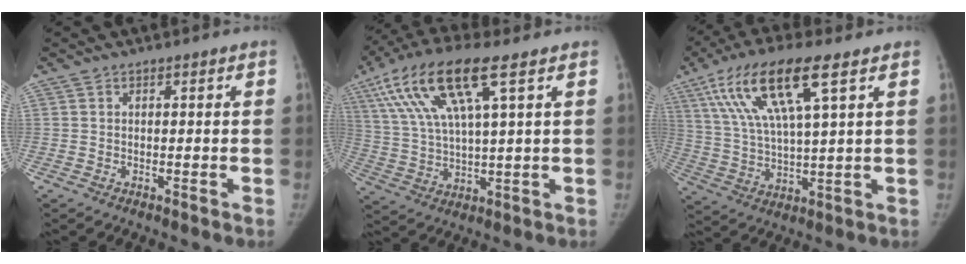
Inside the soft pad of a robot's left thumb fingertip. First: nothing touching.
{"total": 16.8, "force": [7.5, 4.2, 14.4], "torque": [-0.307, 0.000, 0.142]}
{"total": 16.3, "force": [7.7, 3.9, 13.8], "torque": [-0.284, -0.008, 0.146]}